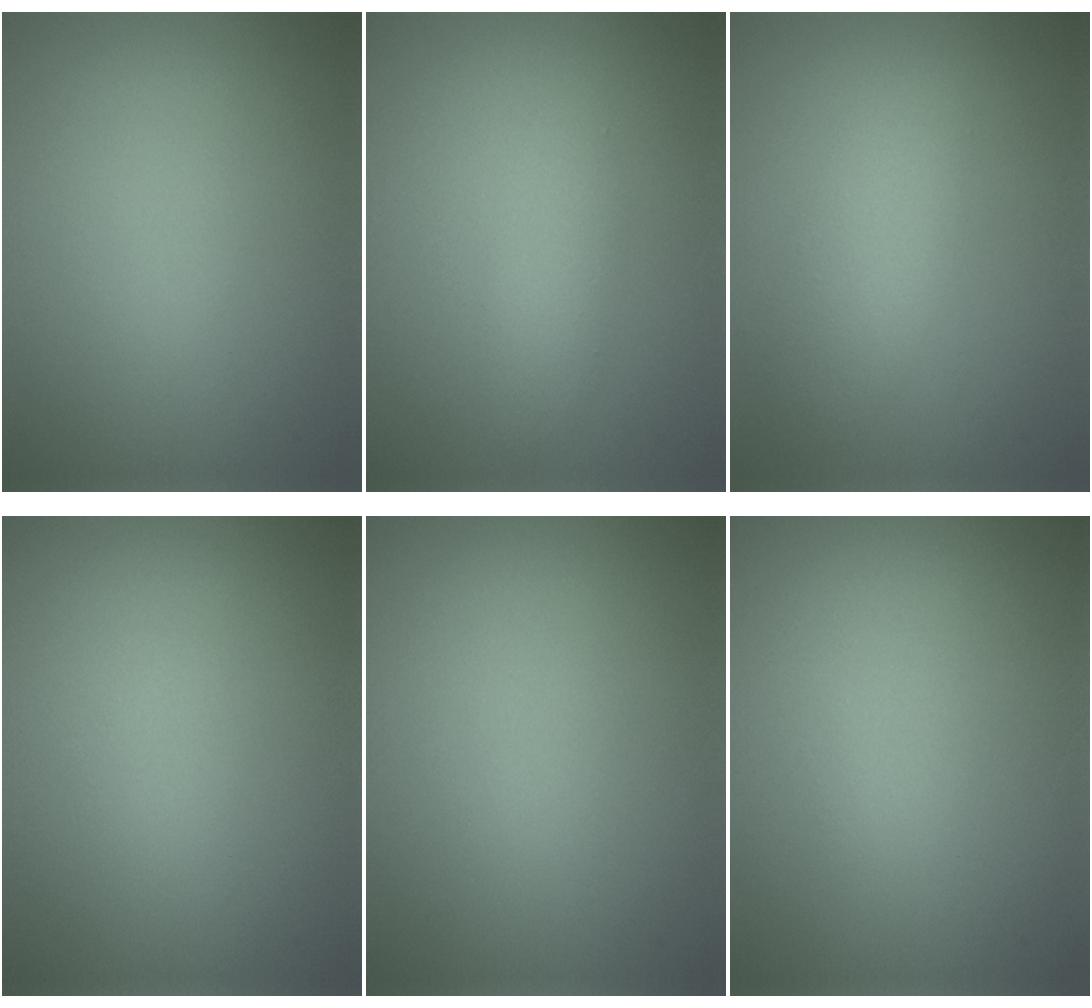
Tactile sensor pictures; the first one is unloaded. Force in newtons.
{"total": 2.1, "press": 2.1, "slide": 0.1}
{"total": 3.0, "press": 3.0, "slide": 0.1}
{"total": 0.0}
{"total": 0.0}
{"total": 0.0}